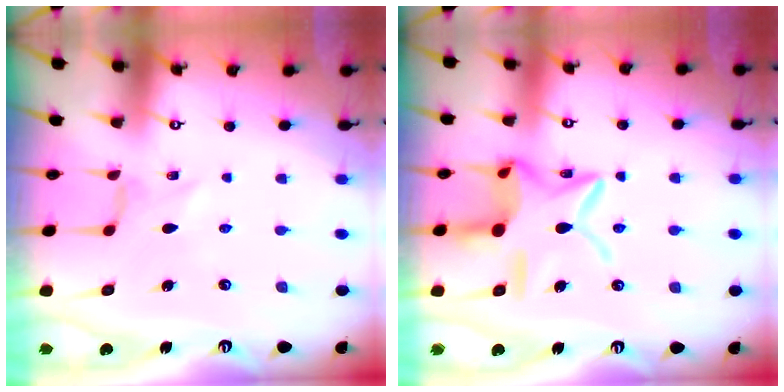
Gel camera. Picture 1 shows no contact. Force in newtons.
{"total": 15.6, "press": 15.6, "slide": 1.4}